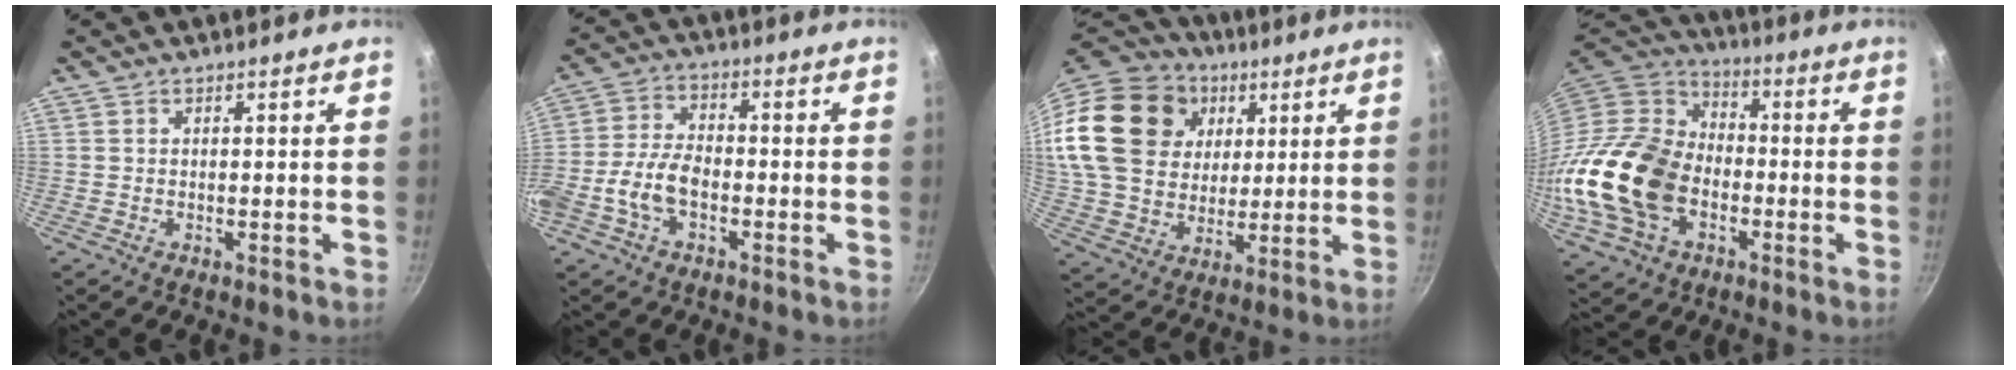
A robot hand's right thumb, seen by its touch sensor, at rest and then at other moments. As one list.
[{"total": 8.7, "force": [-2.9, 5.1, 6.4], "torque": [-0.122, 0.031, -0.065]}, {"total": 29.5, "force": [9.5, 23.0, 15.8], "torque": [-0.323, 0.023, 0.183]}, {"total": 21.7, "force": [-5.2, 15.6, 14.1], "torque": [-0.270, 0.039, -0.099]}]